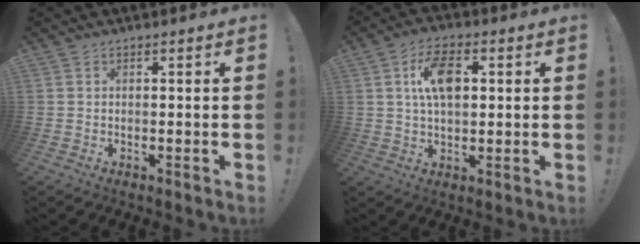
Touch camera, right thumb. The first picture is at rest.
{"total": 10.6, "force": [2.4, 6.0, 8.4], "torque": [-0.129, 0.008, 0.043]}